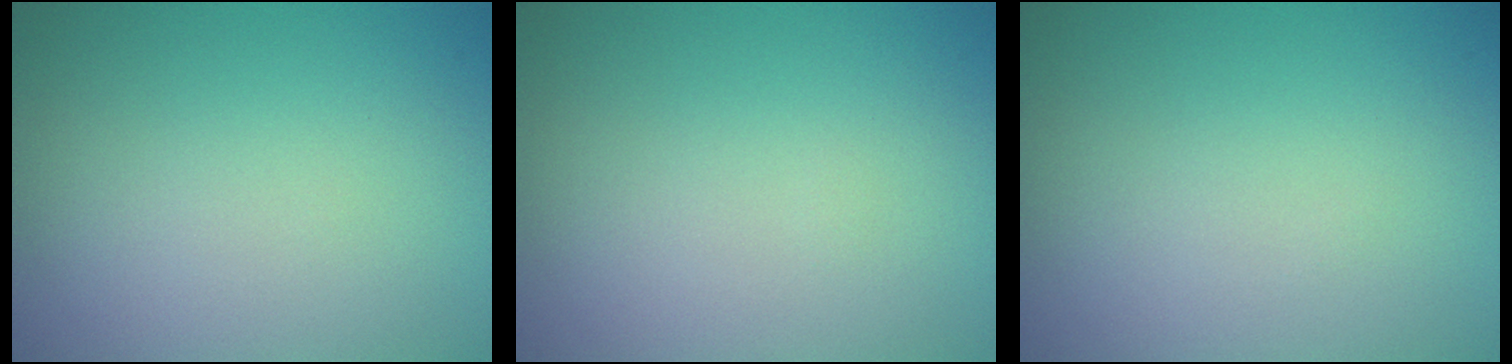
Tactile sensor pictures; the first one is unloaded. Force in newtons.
{"total": 0.0}
{"total": 0.0}